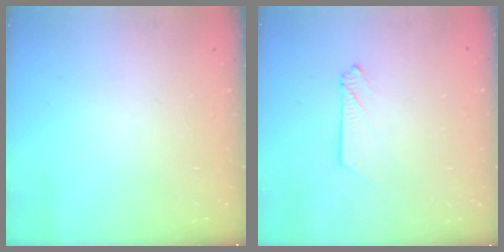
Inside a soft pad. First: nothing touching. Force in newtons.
{"total": 2.7, "press": 2.7, "slide": 0.3}